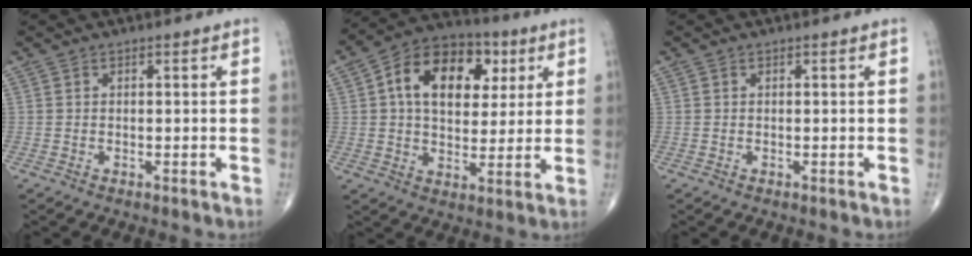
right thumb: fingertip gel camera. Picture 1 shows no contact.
{"total": 17.0, "force": [4.8, 11.1, 11.9], "torque": [-0.161, 0.007, 0.072]}
{"total": 0.0}